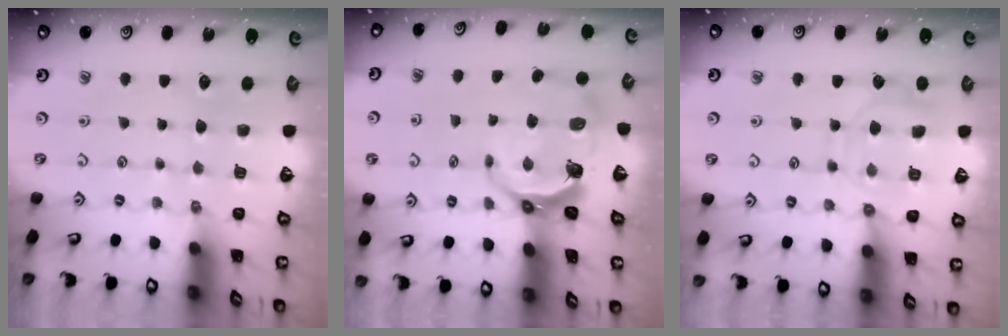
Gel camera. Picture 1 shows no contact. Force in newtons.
{"total": 7.0, "press": 5.5, "slide": 4.3}
{"total": 10.4, "press": 10.3, "slide": 0.9}